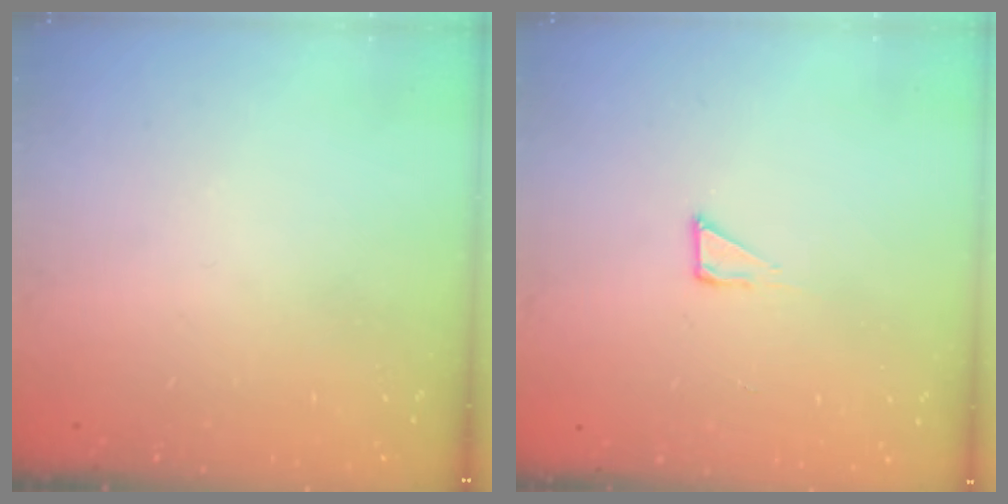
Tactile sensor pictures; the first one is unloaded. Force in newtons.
{"total": 2.3, "press": 2.3, "slide": 0.1}